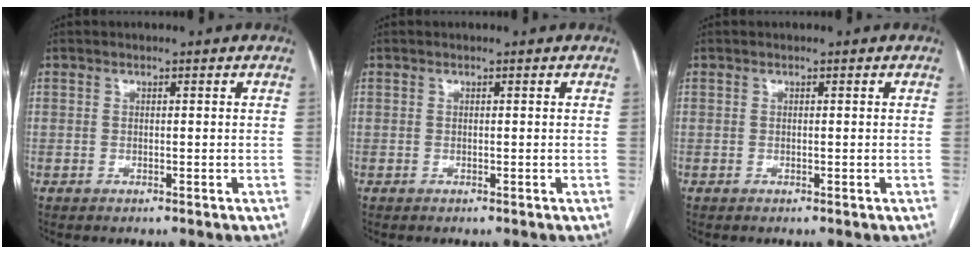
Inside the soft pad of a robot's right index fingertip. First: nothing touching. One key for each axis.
{"total": 0.0}
{"total": 0.0}